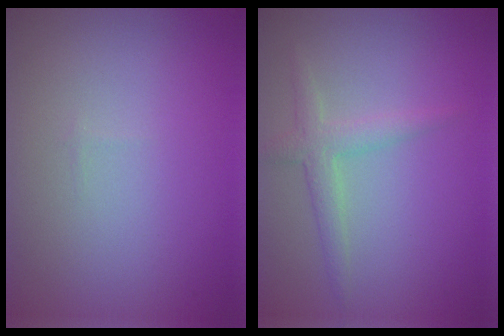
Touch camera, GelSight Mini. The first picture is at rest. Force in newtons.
{"total": 2.2, "press": 2.2, "slide": 0.0}